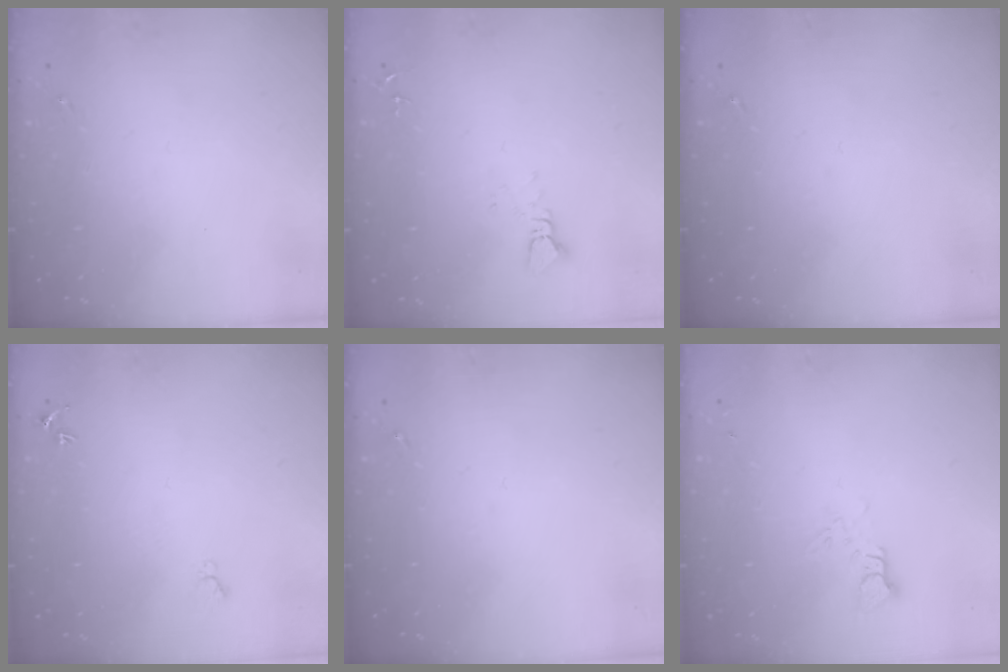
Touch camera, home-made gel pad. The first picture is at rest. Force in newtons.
{"total": 2.4, "press": 2.4, "slide": 0.1}
{"total": 0.0}
{"total": 4.8, "press": 4.8, "slide": 0.6}
{"total": 0.0}
{"total": 3.8, "press": 3.8, "slide": 0.3}